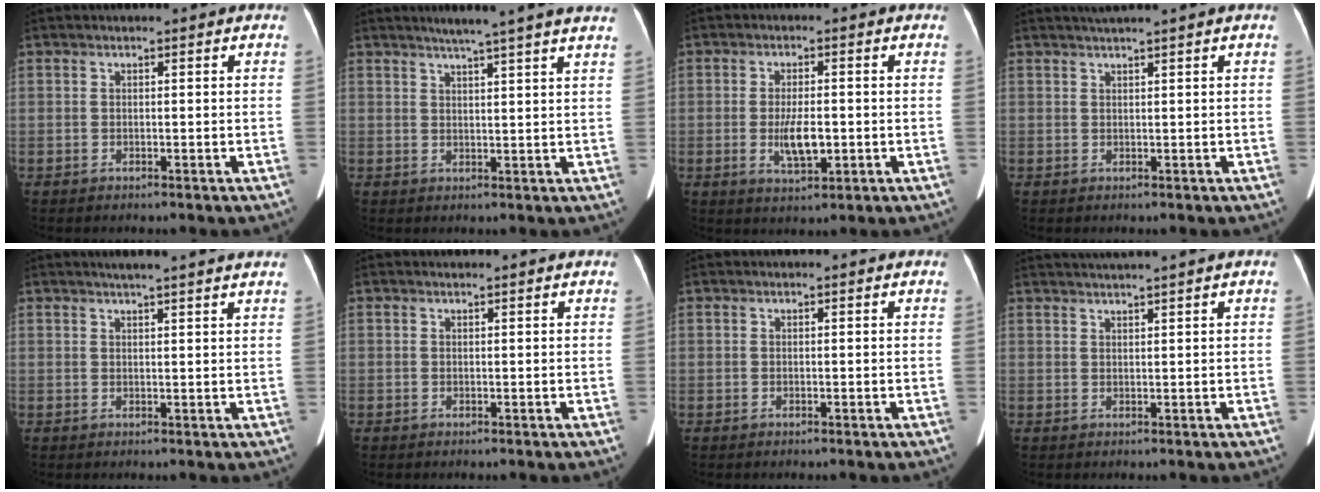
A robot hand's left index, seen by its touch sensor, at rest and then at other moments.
{"total": 10.5, "force": [8.8, -0.6, 5.7], "torque": [-0.077, 0.017, 0.096]}
{"total": 5.0, "force": [-1.1, 1.6, 4.6], "torque": [-0.091, -0.008, -0.016]}
{"total": 1.8, "force": [1.5, -0.5, 0.8], "torque": [-0.011, 0.015, 0.031]}
{"total": 7.3, "force": [6.3, -0.6, 3.7], "torque": [-0.049, 0.016, 0.068]}
{"total": 0.9, "force": [0.9, 0.1, 0.0], "torque": [-0.010, 0.011, 0.012]}
{"total": 0.6, "force": [0.6, 0.0, 0.2], "torque": [-0.006, 0.004, 0.006]}
{"total": 4.4, "force": [3.8, -1.4, 1.8], "torque": [-0.024, 0.018, 0.063]}